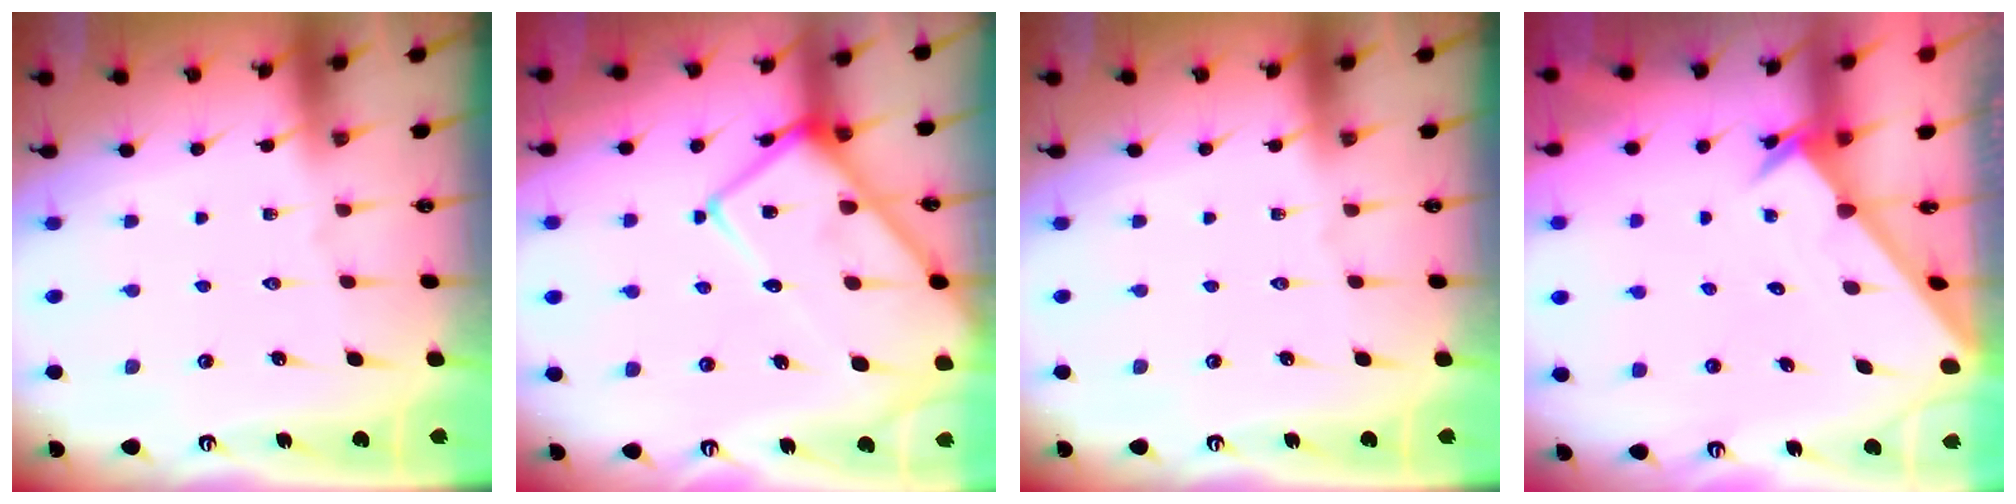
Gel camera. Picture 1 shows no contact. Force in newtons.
{"total": 16.8, "press": 16.7, "slide": 1.7}
{"total": 0.0}
{"total": 2.2, "press": 2.2, "slide": 0.1}